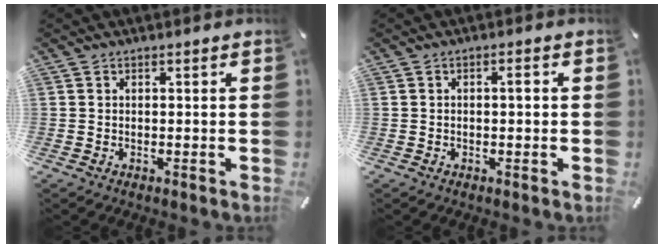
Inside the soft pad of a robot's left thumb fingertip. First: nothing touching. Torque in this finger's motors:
{"motor_torque": [-0.05, -0.24, 0.20, 0.20, 0.00]}